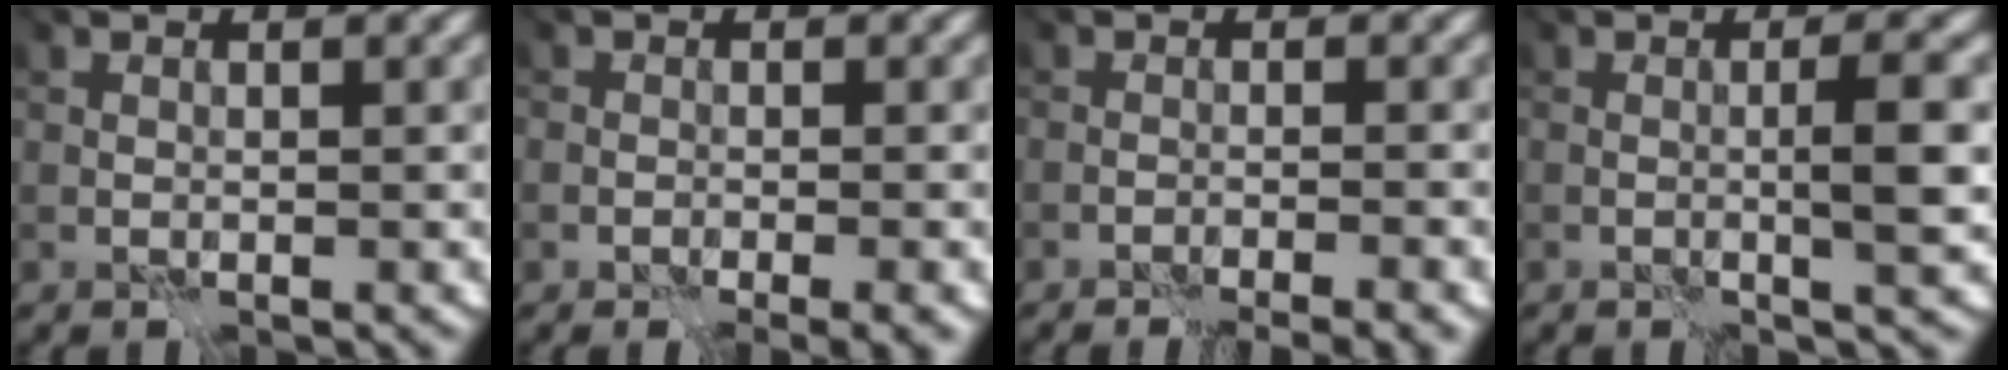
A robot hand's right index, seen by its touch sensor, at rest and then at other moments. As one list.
[{"total": 1.8, "force": [-0.7, 1.0, 1.2], "torque": [-0.012, -0.004, -0.013]}, {"total": 3.0, "force": [-1.8, 0.9, 2.3], "torque": [-0.010, 0.006, -0.025]}, {"total": 2.8, "force": [-0.4, -0.2, 2.7], "torque": [-0.042, 0.002, -0.008]}]